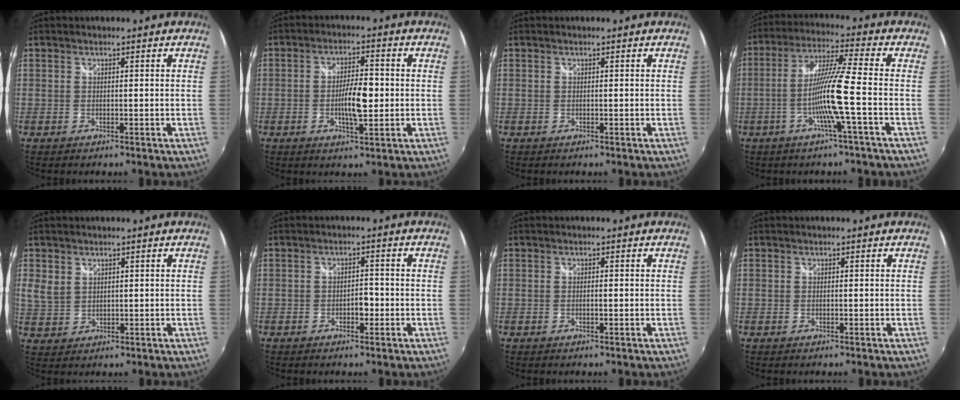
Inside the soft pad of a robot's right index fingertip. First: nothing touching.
{"total": 6.9, "force": [-0.9, 2.1, 6.5], "torque": [-0.117, -0.001, -0.014]}
{"total": 0.0}
{"total": 10.7, "force": [-3.5, -1.6, 10.0], "torque": [-0.196, -0.002, -0.069]}
{"total": 4.1, "force": [1.6, 3.2, 2.0], "torque": [-0.035, 0.001, 0.038]}
{"total": 2.4, "force": [-1.0, 1.4, 1.7], "torque": [-0.029, 0.002, -0.017]}
{"total": 0.8, "force": [-0.1, 0.1, 0.7], "torque": [-0.014, 0.000, -0.003]}
{"total": 0.0}